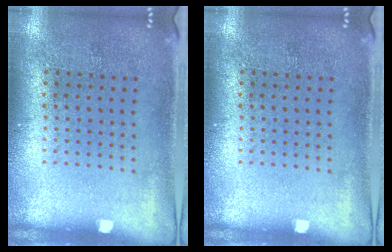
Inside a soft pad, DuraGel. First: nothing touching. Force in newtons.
{"total": 0.0}